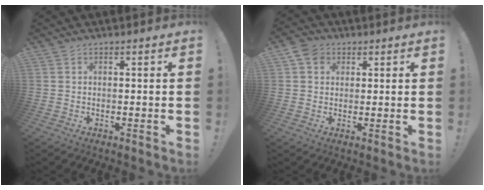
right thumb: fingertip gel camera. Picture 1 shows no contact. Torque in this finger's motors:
{"motor_torque": [-0.10, 0.21, 0.22, 0.05, -0.01]}